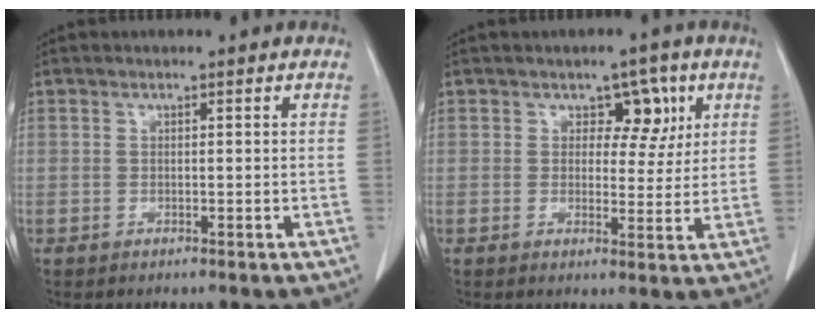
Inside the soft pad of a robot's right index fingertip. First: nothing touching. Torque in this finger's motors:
{"motor_torque": [0.21, 0.27, 0.00, 0.02]}